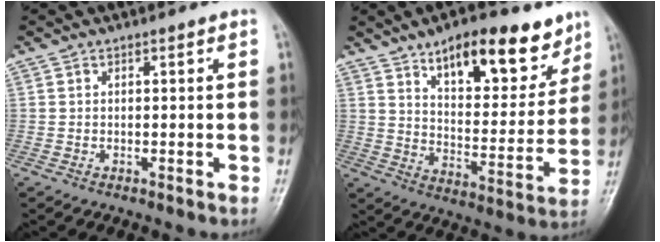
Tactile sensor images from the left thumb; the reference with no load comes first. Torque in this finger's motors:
{"motor_torque": [0.53, 0.44, 1.54, -1.23, 0.28]}